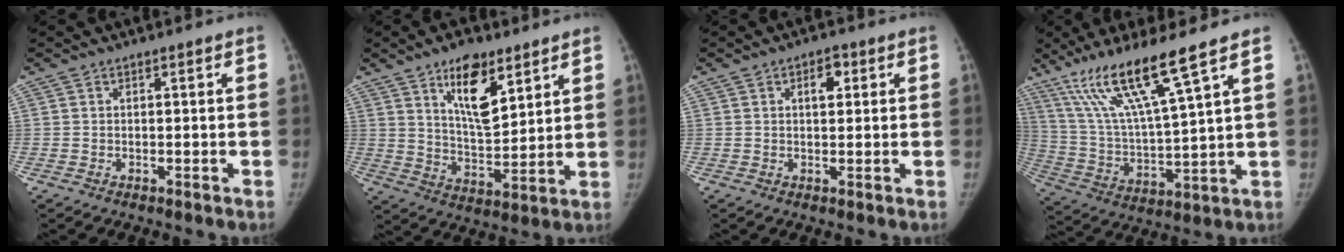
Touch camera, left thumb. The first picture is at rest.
{"total": 12.3, "force": [7.0, 5.3, 8.7], "torque": [-0.119, -0.049, 0.125]}
{"total": 3.1, "force": [1.1, 1.8, 2.3], "torque": [-0.018, 0.000, 0.013]}
{"total": 16.1, "force": [10.4, 0.5, 12.3], "torque": [-0.233, -0.047, 0.203]}